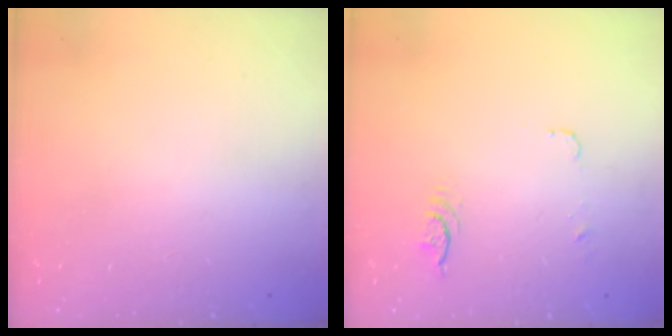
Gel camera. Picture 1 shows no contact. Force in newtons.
{"total": 14.3, "press": 5.9, "slide": 13.1}